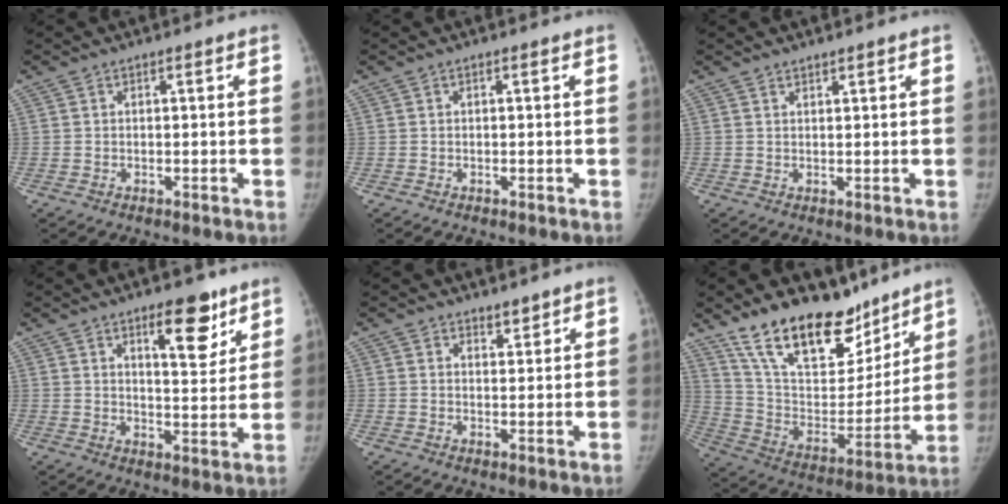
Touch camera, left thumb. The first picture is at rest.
{"total": 0.0}
{"total": 1.1, "force": [1.1, 0.2, 0.3], "torque": [0.000, -0.008, 0.019]}
{"total": 9.8, "force": [6.1, 3.7, 6.7], "torque": [-0.069, -0.040, 0.093]}
{"total": 2.3, "force": [2.1, 1.0, 0.5], "torque": [0.008, -0.015, 0.030]}
{"total": 25.0, "force": [18.1, 11.4, 13.0], "torque": [-0.176, -0.081, 0.308]}